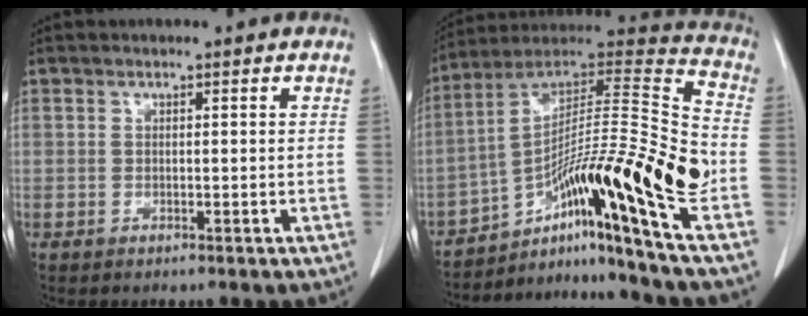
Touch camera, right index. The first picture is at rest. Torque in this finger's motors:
{"motor_torque": [1.58, -0.56, 0.53, 0.17]}